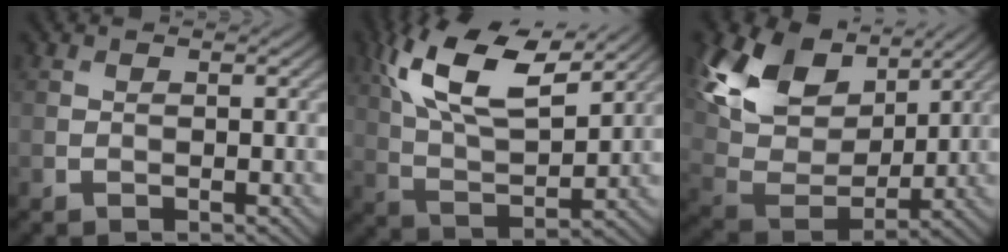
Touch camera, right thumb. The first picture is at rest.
{"total": 13.8, "force": [7.2, 5.6, 10.4], "torque": [-0.223, 0.011, 0.129]}
{"total": 14.2, "force": [7.5, 8.5, 8.5], "torque": [-0.216, 0.022, 0.139]}